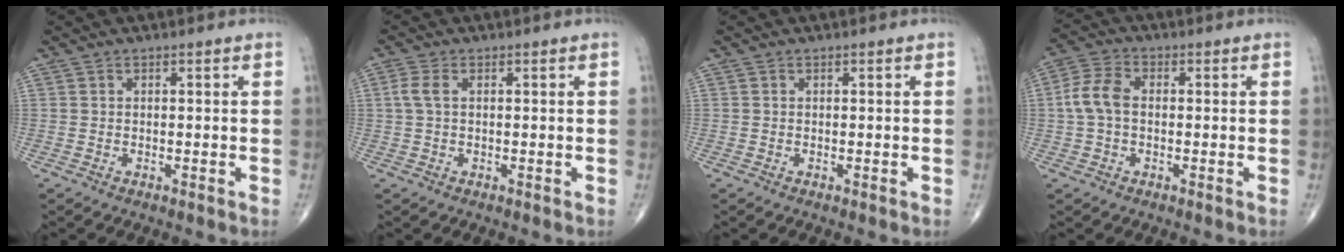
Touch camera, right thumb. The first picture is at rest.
{"total": 2.7, "force": [0.5, 1.4, 2.2], "torque": [-0.062, 0.009, 0.008]}
{"total": 0.0}
{"total": 6.4, "force": [0.0, 4.1, 4.9], "torque": [-0.105, 0.019, -0.009]}